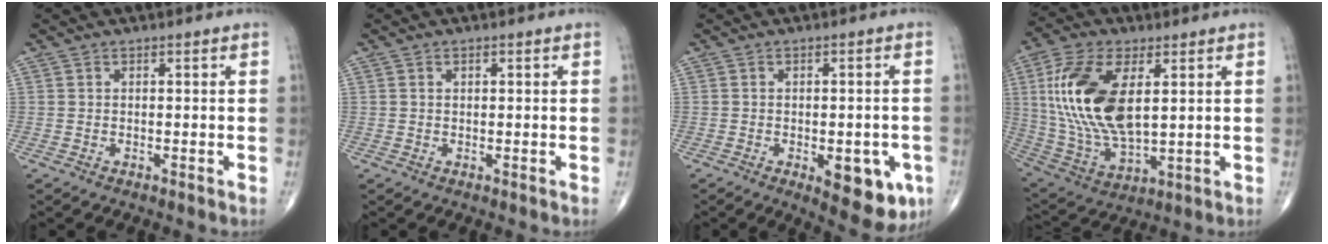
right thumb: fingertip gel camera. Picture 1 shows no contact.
{"total": 0.6, "force": [0.2, 0.4, 0.4], "torque": [-0.007, -0.001, 0.004]}
{"total": 10.8, "force": [-3.9, 4.7, 8.9], "torque": [-0.087, 0.001, -0.039]}
{"total": 19.5, "force": [4.1, 9.7, 16.5], "torque": [-0.340, -0.019, 0.082]}